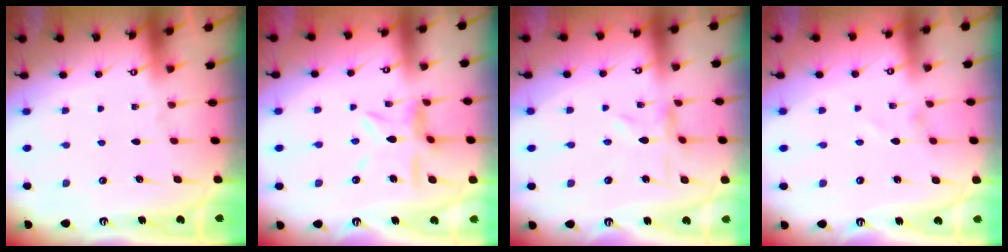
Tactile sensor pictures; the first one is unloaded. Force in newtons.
{"total": 9.9, "press": 9.8, "slide": 0.9}
{"total": 1.0, "press": 1.0, "slide": 0.2}
{"total": 0.7, "press": 0.7, "slide": 0.0}